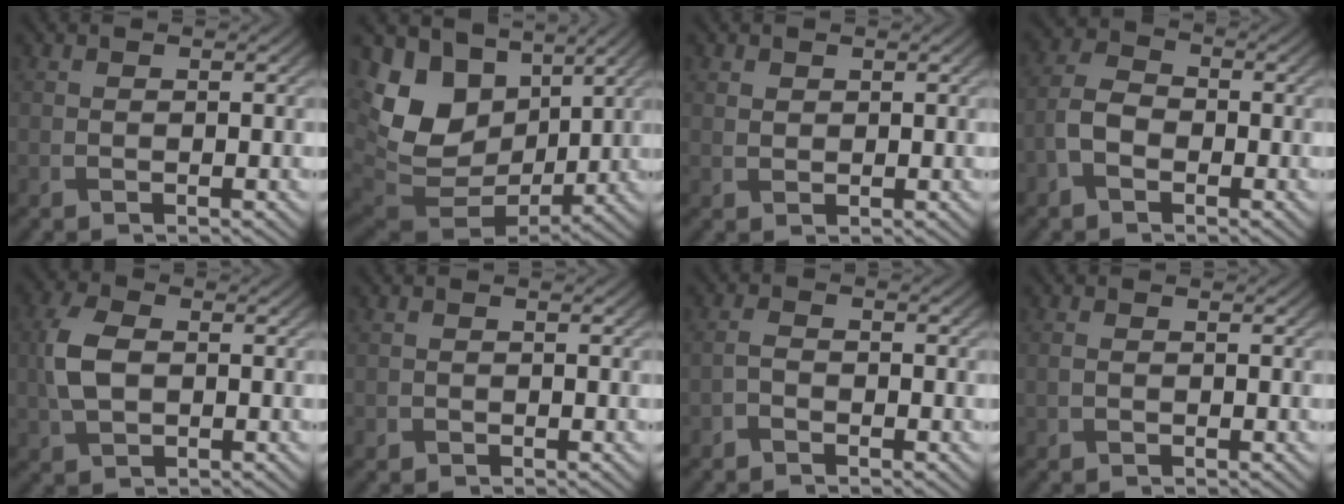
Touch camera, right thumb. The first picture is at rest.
{"total": 14.3, "force": [3.9, 10.4, 9.1], "torque": [-0.223, -0.008, 0.085]}
{"total": 1.5, "force": [0.9, 1.1, 0.5], "torque": [-0.015, -0.003, 0.018]}
{"total": 4.3, "force": [-1.8, 2.9, 2.7], "torque": [-0.063, 0.006, -0.046]}
{"total": 5.8, "force": [0.1, 3.8, 4.4], "torque": [-0.112, 0.005, -0.003]}
{"total": 0.6, "force": [-0.3, 0.5, 0.0], "torque": [0.002, -0.004, -0.007]}
{"total": 1.4, "force": [-1.1, 0.6, 0.7], "torque": [-0.016, 0.002, -0.028]}
{"total": 1.0, "force": [-0.1, 0.7, 0.6], "torque": [-0.017, 0.000, -0.002]}